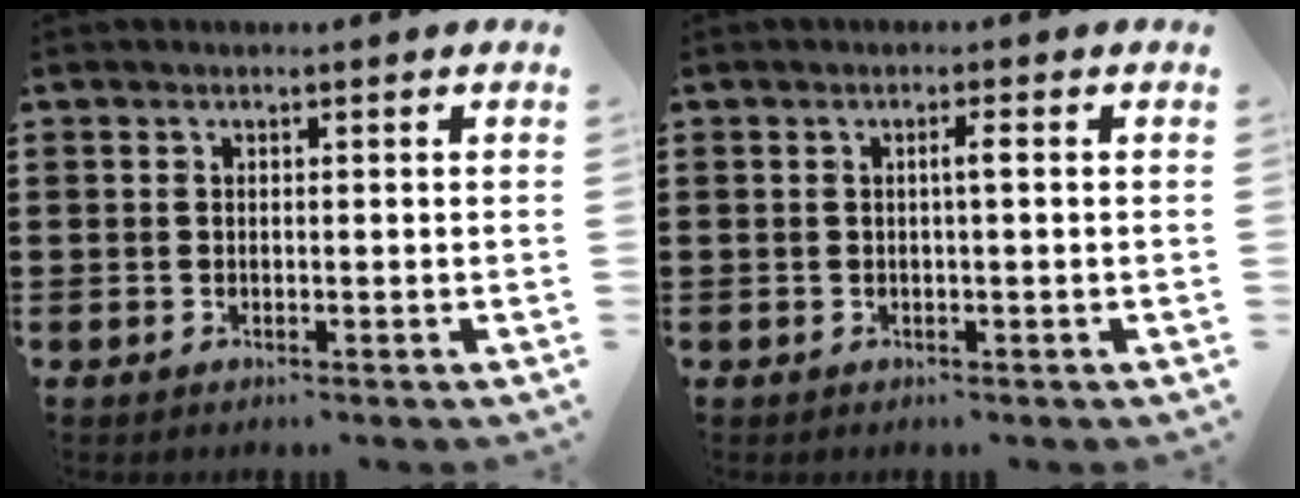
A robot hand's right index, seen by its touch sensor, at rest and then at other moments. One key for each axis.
{"total": 1.5, "fx": 0.0, "fy": 0.0, "fz": 1.5, "tx": -0.027, "ty": 0.001, "tz": -0.002}